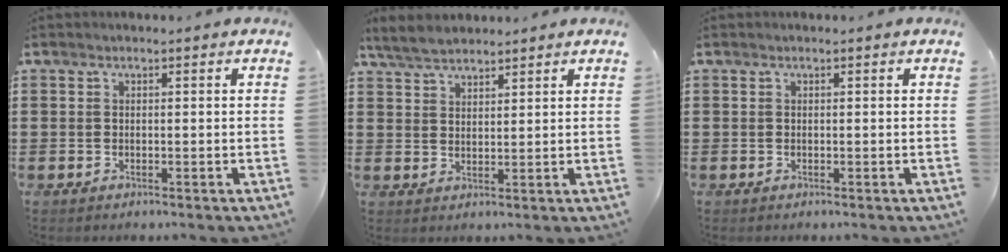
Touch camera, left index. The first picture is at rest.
{"total": 4.2, "force": [3.8, 1.3, 1.2], "torque": [-0.037, -0.003, 0.071]}
{"total": 0.0}